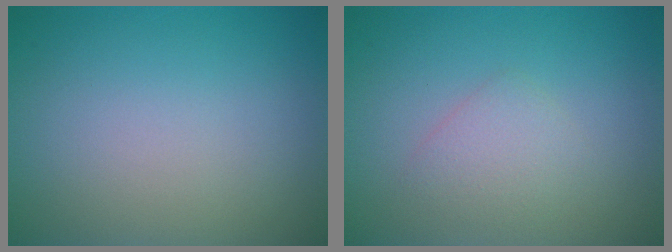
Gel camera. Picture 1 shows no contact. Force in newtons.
{"total": 1.8, "press": 1.8, "slide": 0.0}